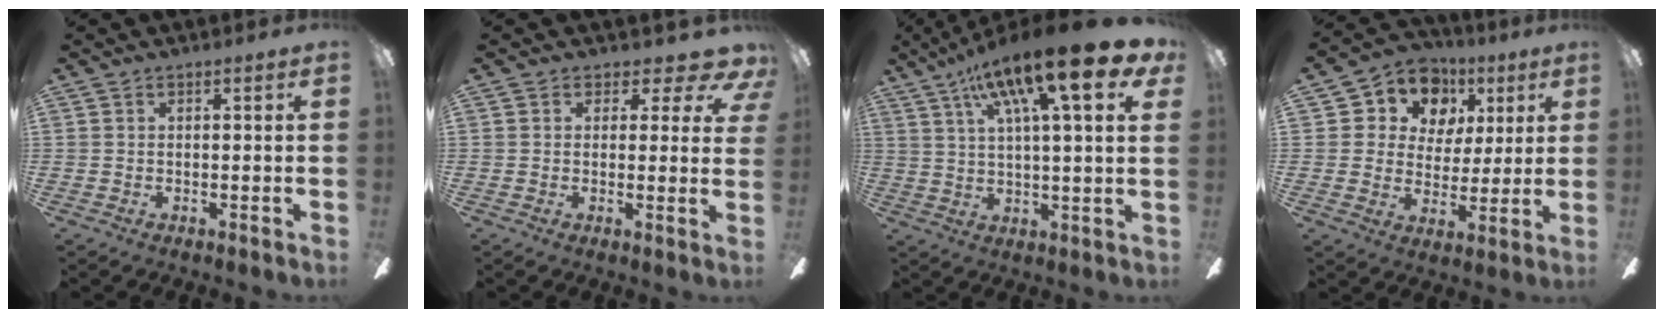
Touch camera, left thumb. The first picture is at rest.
{"total": 6.3, "force": [3.8, 3.2, 4.0], "torque": [-0.039, -0.025, 0.065]}
{"total": 20.4, "force": [11.4, 4.4, 16.4], "torque": [-0.269, -0.054, 0.174]}
{"total": 11.5, "force": [5.8, 9.2, 3.7], "torque": [-0.074, -0.025, 0.111]}